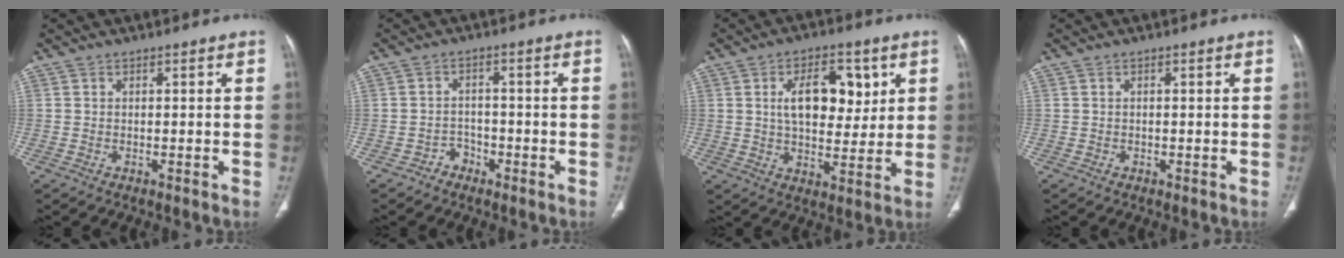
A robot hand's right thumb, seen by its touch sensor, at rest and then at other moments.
{"total": 2.7, "force": [-1.8, 1.9, 0.2], "torque": [0.005, 0.020, -0.035]}
{"total": 12.5, "force": [3.7, 7.0, 9.7], "torque": [-0.111, -0.013, 0.062]}
{"total": 0.0}